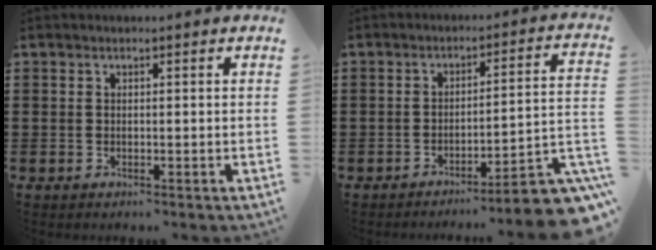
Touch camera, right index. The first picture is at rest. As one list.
[{"total": 8.0, "force": [-5.8, 0.5, 5.5], "torque": [-0.083, -0.008, -0.109]}]